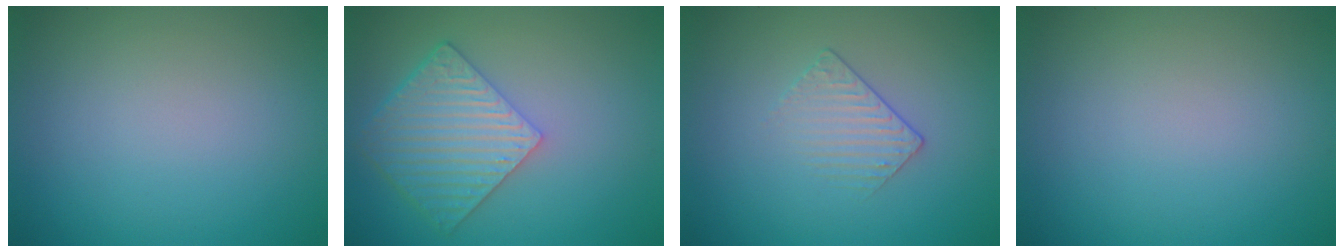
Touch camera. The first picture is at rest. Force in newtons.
{"total": 6.1, "press": 4.5, "slide": 4.1}
{"total": 1.4, "press": 0.9, "slide": 1.1}
{"total": 0.0}